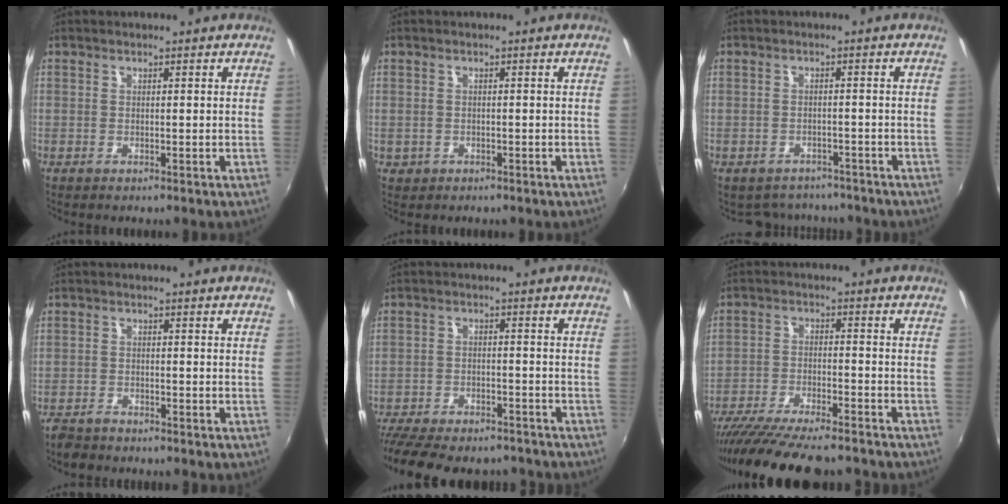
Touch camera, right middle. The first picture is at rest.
{"total": 1.6, "force": [-0.5, 1.5, 0.6], "torque": [-0.013, -0.001, -0.003]}
{"total": 6.6, "force": [-5.8, 2.9, 1.1], "torque": [-0.032, 0.001, -0.079]}
{"total": 3.7, "force": [-3.3, 1.3, 0.8], "torque": [-0.030, -0.011, -0.064]}
{"total": 18.2, "force": [-15.1, 6.3, 7.9], "torque": [-0.177, -0.022, -0.218]}
{"total": 18.1, "force": [-15.6, 3.1, 8.6], "torque": [-0.170, -0.039, -0.248]}